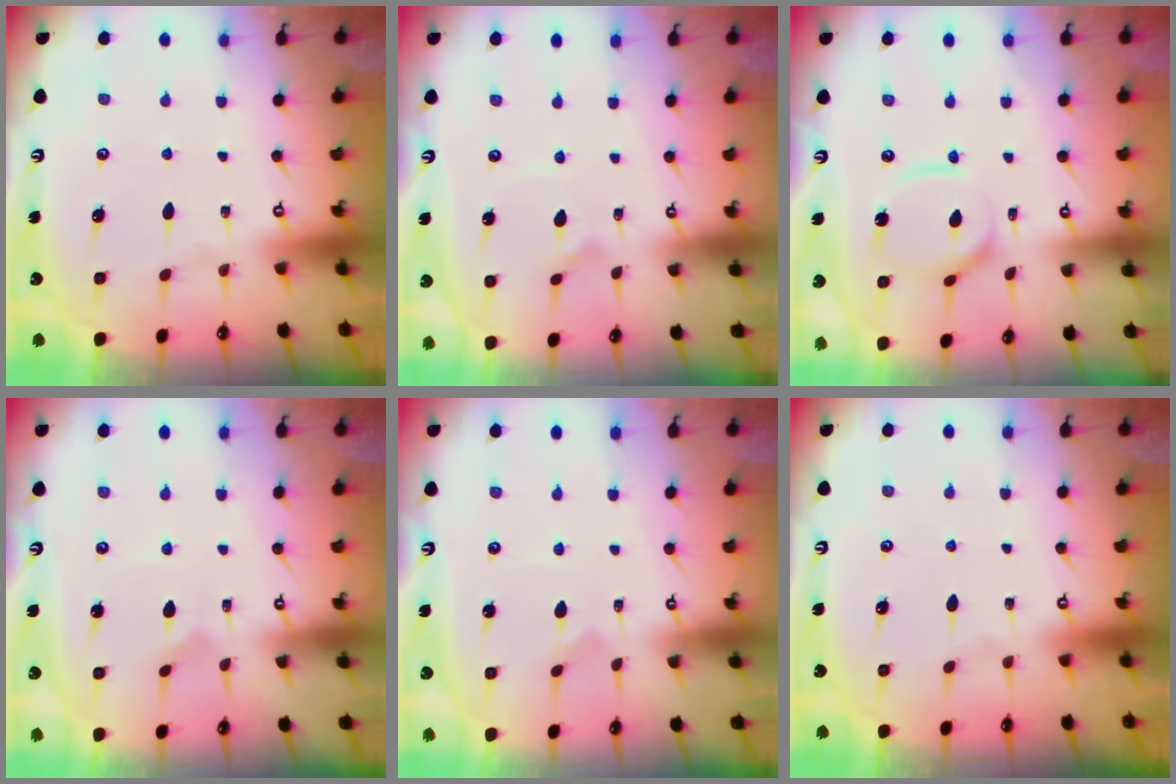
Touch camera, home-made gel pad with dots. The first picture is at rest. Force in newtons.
{"total": 1.3, "press": 1.3, "slide": 0.2}
{"total": 12.0, "press": 11.9, "slide": 1.4}
{"total": 2.1, "press": 2.1, "slide": 0.3}
{"total": 0.0}
{"total": 0.0}